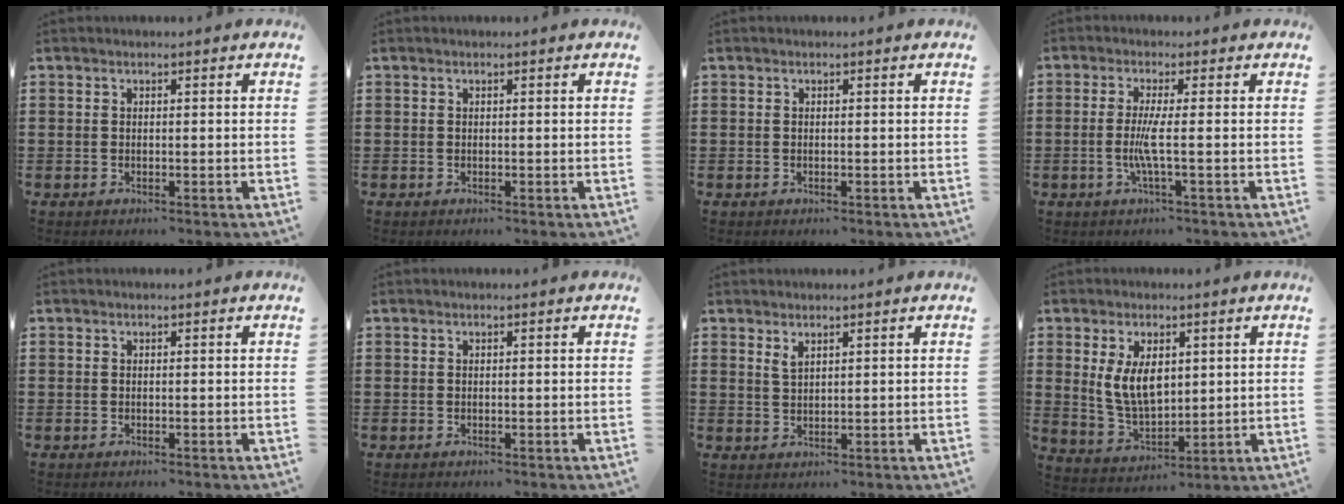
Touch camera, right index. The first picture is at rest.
{"total": 0.0}
{"total": 0.0}
{"total": 3.8, "force": [-0.7, -0.3, 3.7], "torque": [-0.081, -0.013, -0.021]}
{"total": 0.0}
{"total": 0.0}
{"total": 1.6, "force": [1.2, 0.4, 0.9], "torque": [-0.020, 0.002, 0.021]}
{"total": 7.4, "force": [1.9, 4.2, 5.8], "torque": [-0.127, 0.003, 0.030]}